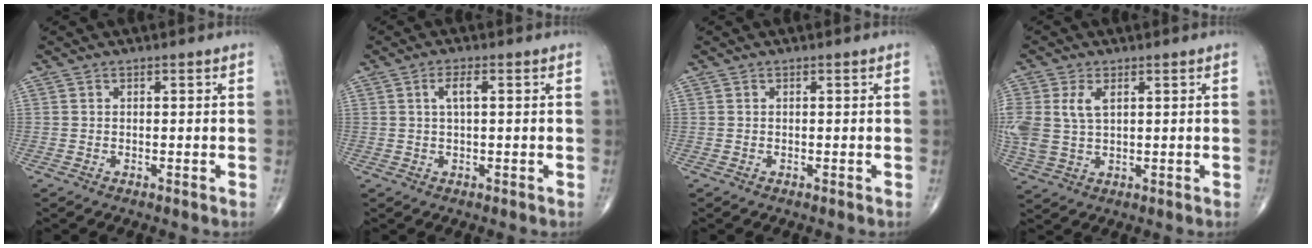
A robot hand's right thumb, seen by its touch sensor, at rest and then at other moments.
{"total": 2.8, "force": [0.7, 0.7, 2.6], "torque": [-0.053, 0.008, 0.014]}
{"total": 0.0}
{"total": 8.7, "force": [2.2, 5.2, 6.6], "torque": [-0.161, 0.004, 0.053]}